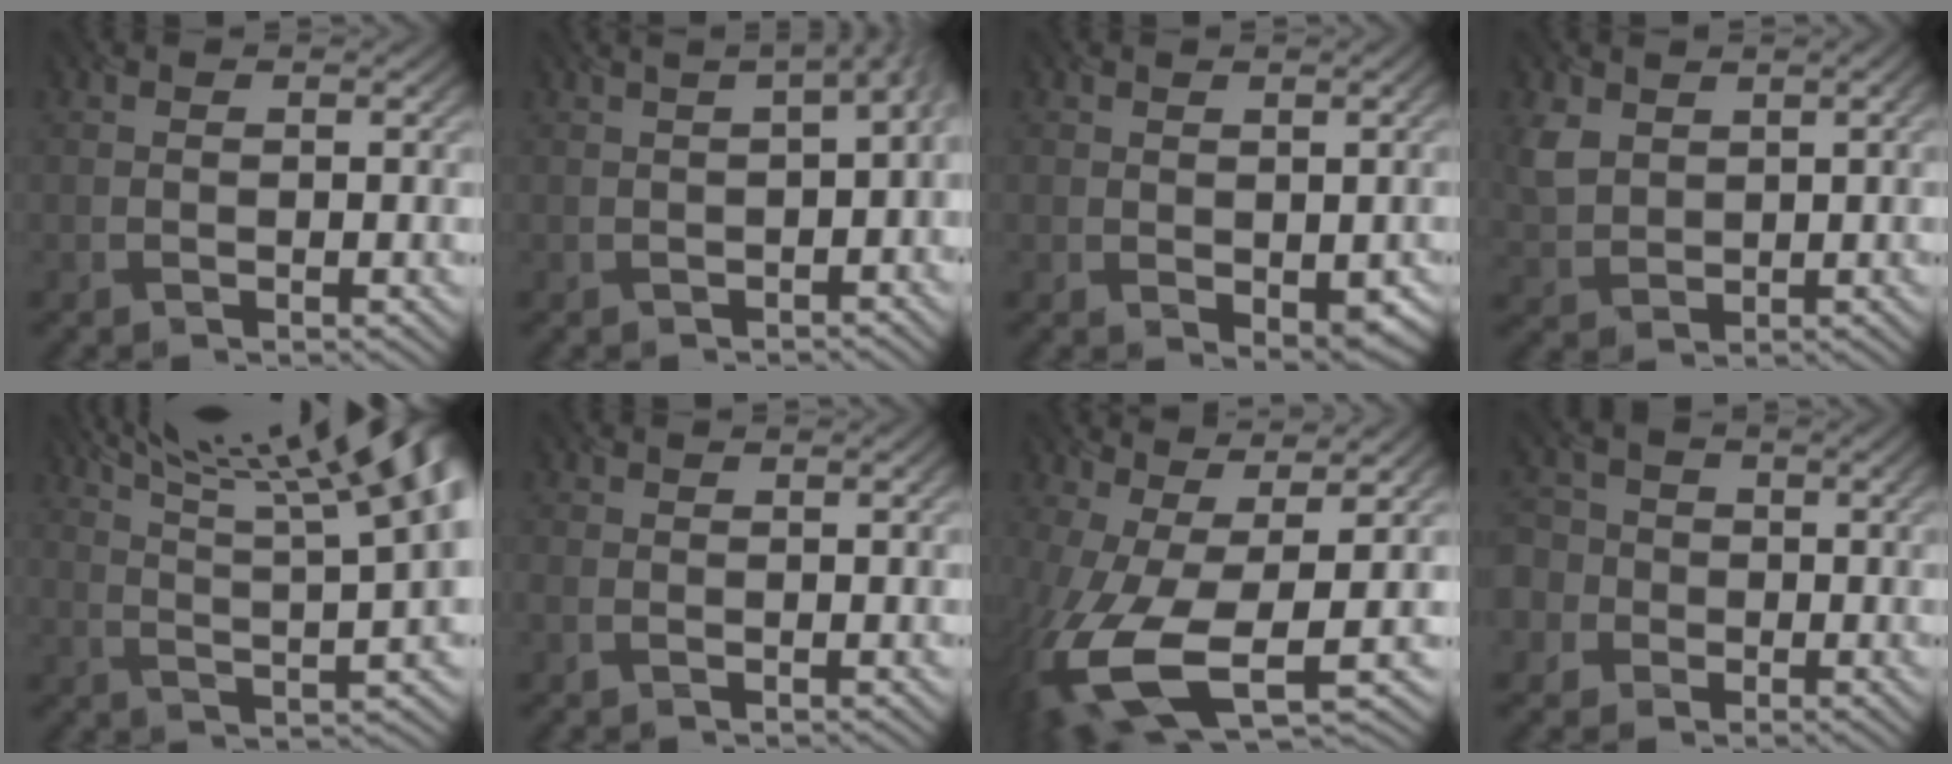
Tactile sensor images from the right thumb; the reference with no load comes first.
{"total": 5.1, "force": [-0.1, 2.3, 4.5], "torque": [-0.041, 0.008, -0.002]}
{"total": 3.5, "force": [-0.7, 2.3, 2.5], "torque": [-0.038, -0.018, -0.001]}
{"total": 3.9, "force": [2.0, 2.7, 2.0], "torque": [-0.058, 0.000, 0.042]}
{"total": 17.2, "force": [9.8, 4.5, 13.4], "torque": [-0.184, 0.045, 0.133]}
{"total": 1.0, "force": [-0.3, 0.3, 1.0], "torque": [-0.020, -0.001, -0.004]}
{"total": 13.0, "force": [-3.6, 4.7, 11.5], "torque": [-0.275, -0.013, -0.046]}
{"total": 5.6, "force": [-1.1, 5.3, 1.2], "torque": [-0.046, 0.003, -0.049]}